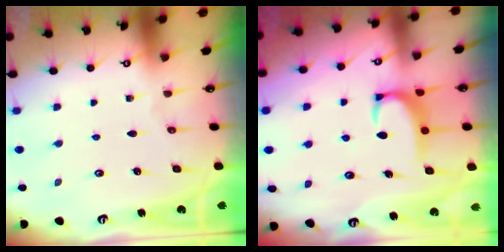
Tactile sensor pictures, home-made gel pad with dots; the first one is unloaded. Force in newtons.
{"total": 2.9, "press": 2.9, "slide": 0.5}